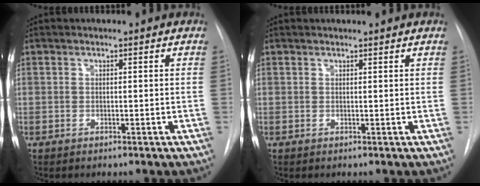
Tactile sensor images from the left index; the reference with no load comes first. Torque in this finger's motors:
{"motor_torque": [0.05, -0.03, -0.19, 0.00]}